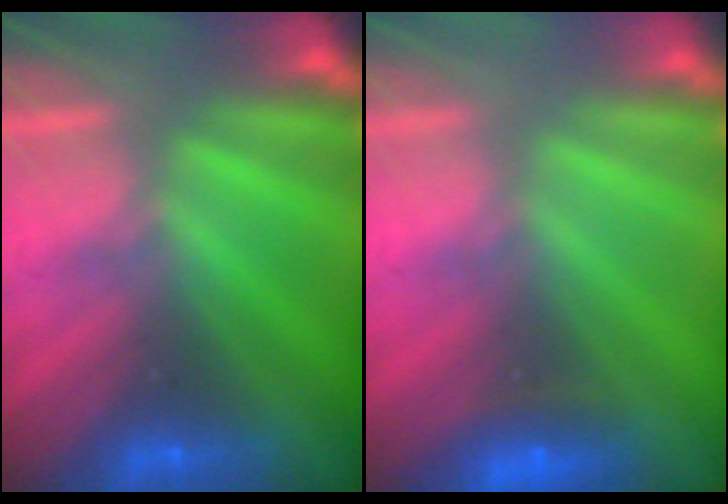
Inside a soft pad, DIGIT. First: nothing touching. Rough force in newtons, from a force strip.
{"total": 2.4}